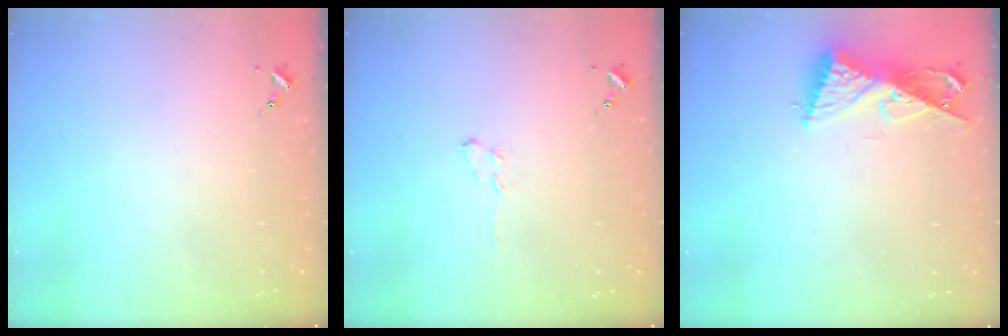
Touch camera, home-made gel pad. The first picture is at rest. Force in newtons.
{"total": 3.8, "press": 3.7, "slide": 0.5}
{"total": 9.9, "press": 9.9, "slide": 0.6}